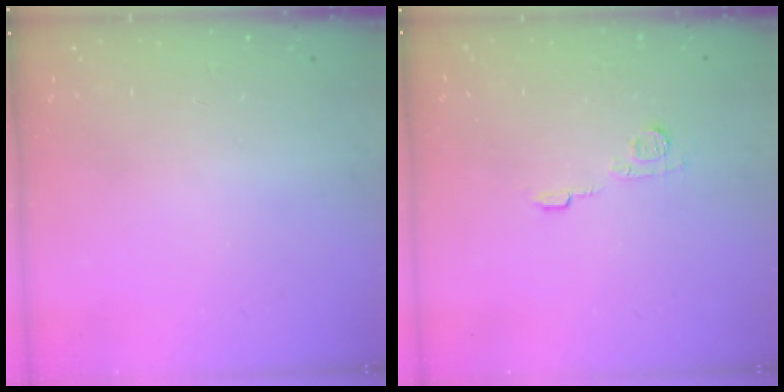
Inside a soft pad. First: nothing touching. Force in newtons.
{"total": 5.7, "press": 5.7, "slide": 0.3}